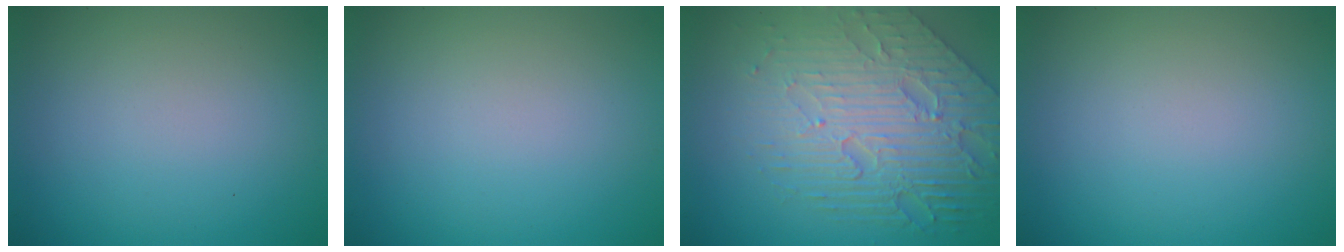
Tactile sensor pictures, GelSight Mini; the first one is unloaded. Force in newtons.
{"total": 0.0}
{"total": 8.4, "press": 5.7, "slide": 6.2}
{"total": 0.0}